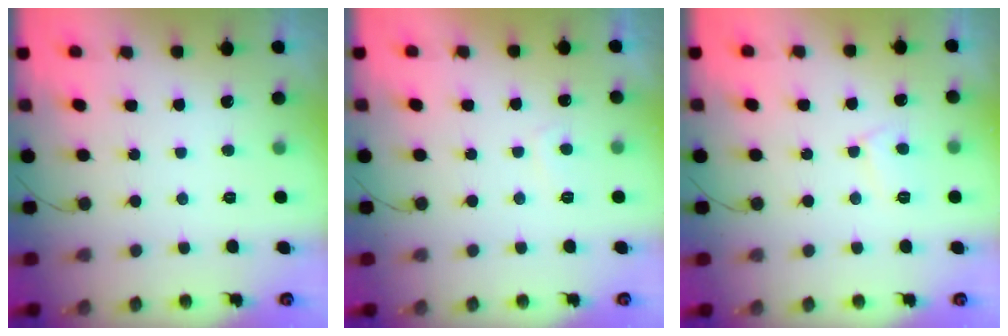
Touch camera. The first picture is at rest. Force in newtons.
{"total": 1.6, "press": 1.4, "slide": 0.7}
{"total": 5.5, "press": 5.5, "slide": 0.4}